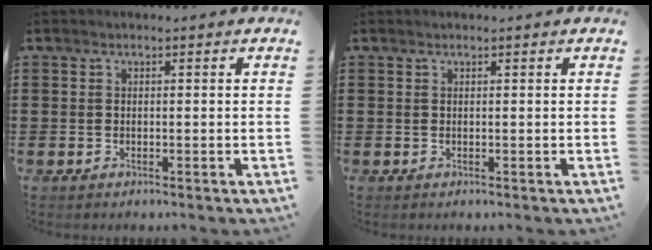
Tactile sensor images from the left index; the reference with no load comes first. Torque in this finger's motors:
{"motor_torque": [0.34, 0.41, 0.02, 0.01]}